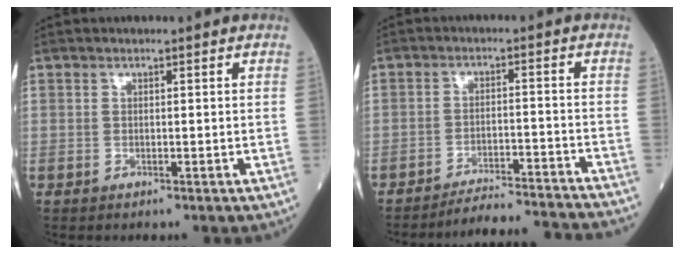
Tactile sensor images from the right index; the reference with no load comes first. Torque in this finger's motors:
{"motor_torque": [-0.26, -0.35, 0.03, 0.00]}